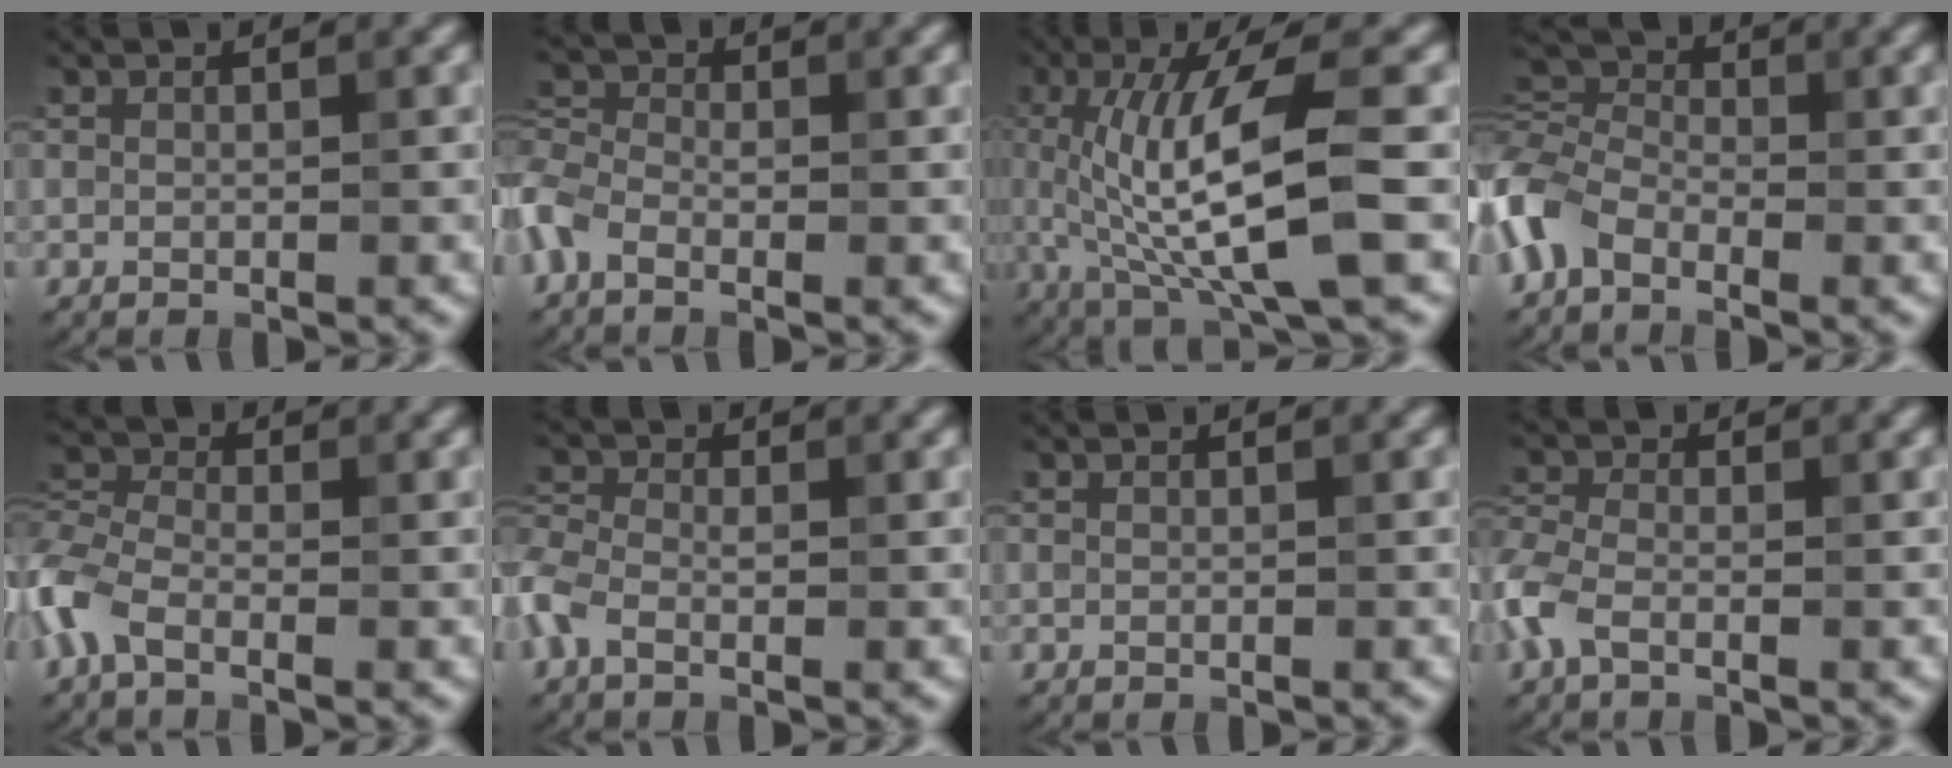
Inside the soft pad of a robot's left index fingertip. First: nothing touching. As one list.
[{"total": 3.6, "force": [-1.6, 2.1, 2.4], "torque": [-0.053, 0.007, -0.053]}, {"total": 9.6, "force": [0.0, 2.5, 9.2], "torque": [-0.150, -0.006, 0.007]}, {"total": 5.7, "force": [-2.3, 3.6, 3.9], "torque": [-0.089, 0.010, -0.072]}, {"total": 4.6, "force": [-2.1, 2.4, 3.2], "torque": [-0.079, 0.005, -0.067]}, {"total": 3.1, "force": [-1.1, 1.9, 2.2], "torque": [-0.053, 0.006, -0.040]}, {"total": 0.0}, {"total": 3.1, "force": [-1.3, 1.8, 2.1], "torque": [-0.058, 0.004, -0.043]}]